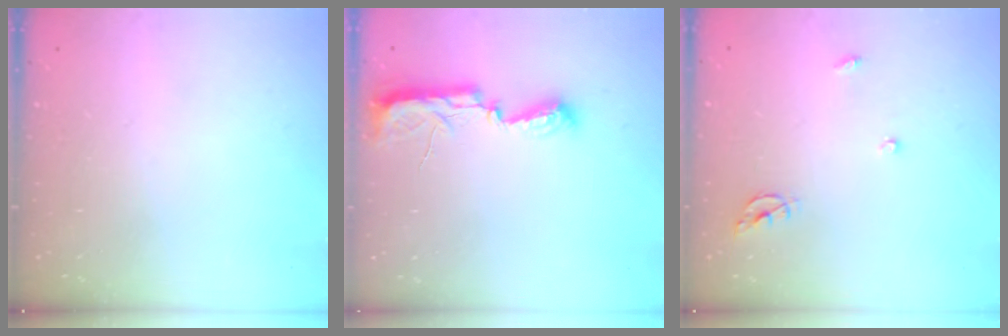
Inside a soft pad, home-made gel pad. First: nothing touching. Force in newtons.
{"total": 9.8, "press": 8.9, "slide": 4.2}
{"total": 5.7, "press": 5.6, "slide": 0.5}